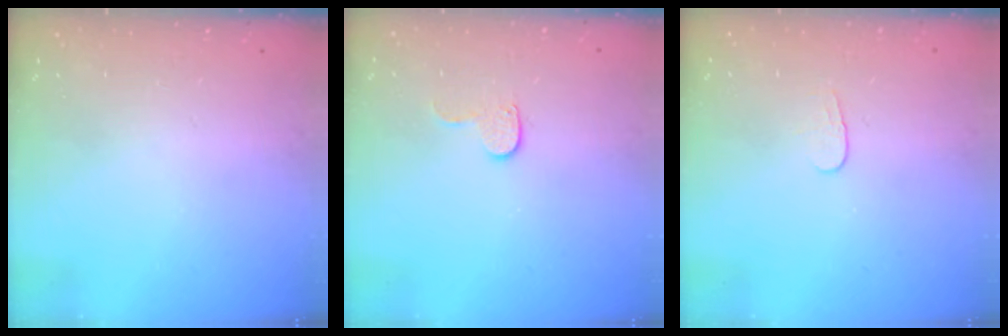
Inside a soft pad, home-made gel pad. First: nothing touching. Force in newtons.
{"total": 5.5, "press": 5.5, "slide": 0.5}
{"total": 3.8, "press": 3.8, "slide": 0.3}